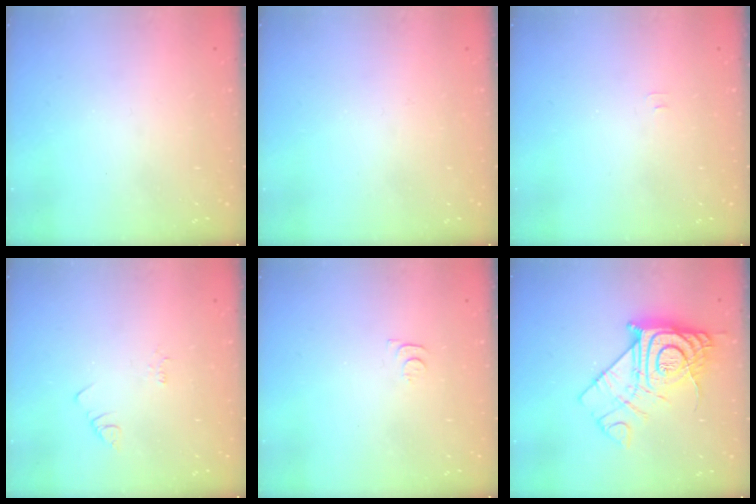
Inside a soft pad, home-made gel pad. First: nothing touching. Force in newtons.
{"total": 2.6, "press": 2.5, "slide": 0.3}
{"total": 2.9, "press": 2.9, "slide": 0.3}
{"total": 1.9, "press": 1.9, "slide": 0.2}
{"total": 4.2, "press": 4.1, "slide": 0.7}
{"total": 15.9, "press": 15.8, "slide": 1.7}